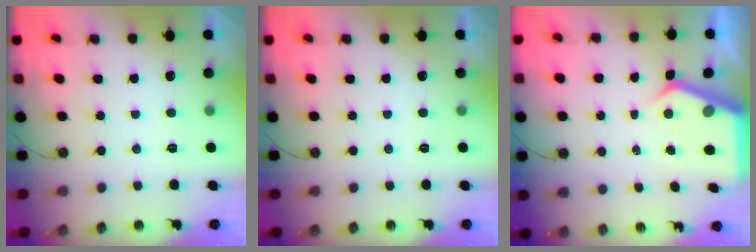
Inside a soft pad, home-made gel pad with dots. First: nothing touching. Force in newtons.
{"total": 0.0}
{"total": 5.8, "press": 5.8, "slide": 0.3}